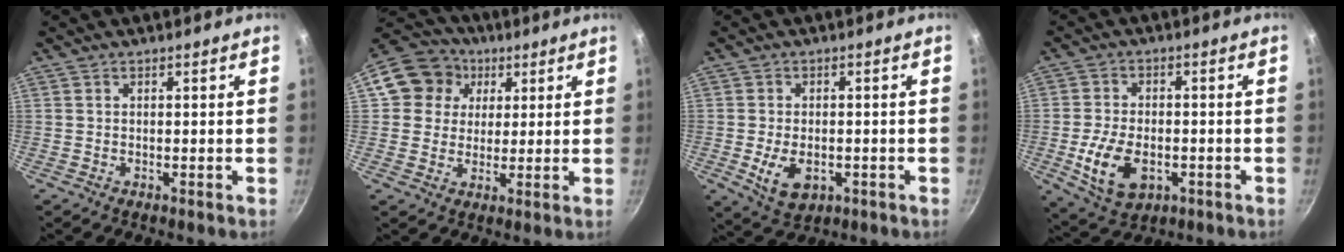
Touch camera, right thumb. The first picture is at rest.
{"total": 11.7, "force": [3.6, 10.3, 4.1], "torque": [-0.048, 0.017, 0.049]}
{"total": 7.2, "force": [-1.9, 4.5, 5.2], "torque": [-0.085, 0.000, -0.022]}
{"total": 10.8, "force": [-2.9, 6.7, 7.9], "torque": [-0.142, 0.007, -0.043]}